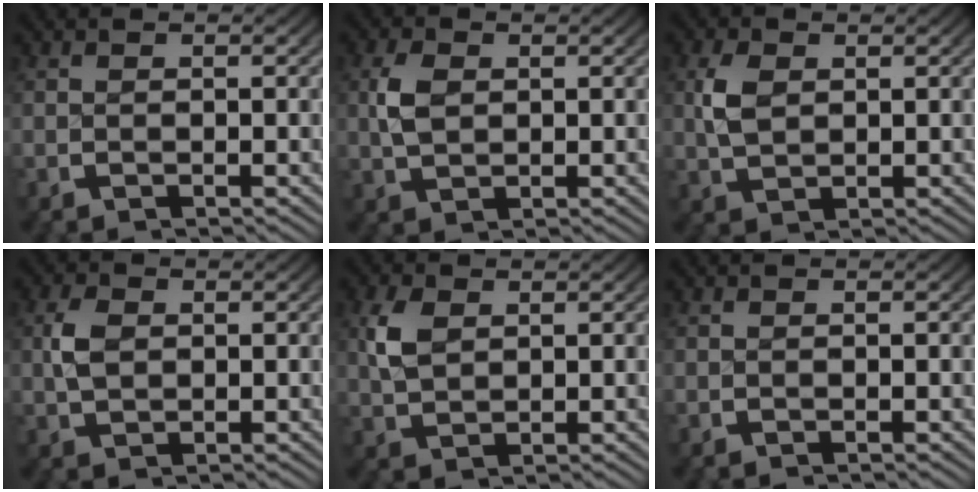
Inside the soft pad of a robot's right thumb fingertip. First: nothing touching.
{"total": 2.7, "force": [0.6, 1.9, 1.8], "torque": [-0.043, -0.005, 0.018]}
{"total": 2.9, "force": [0.8, 1.9, 1.9], "torque": [-0.045, -0.005, 0.023]}
{"total": 2.6, "force": [0.4, 1.9, 1.7], "torque": [-0.041, -0.004, 0.012]}
{"total": 3.1, "force": [1.2, 2.0, 2.0], "torque": [-0.046, -0.003, 0.030]}
{"total": 0.0}